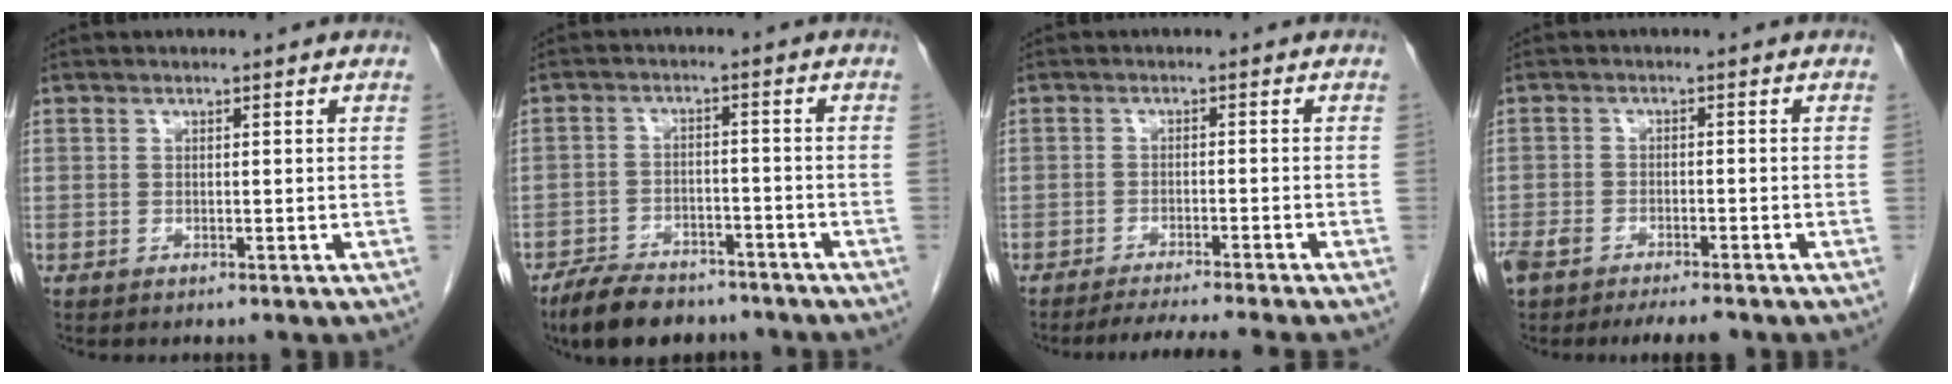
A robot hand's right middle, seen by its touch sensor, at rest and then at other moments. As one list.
[{"total": 10.5, "force": [-8.7, 4.2, 4.3], "torque": [-0.070, -0.007, -0.137]}, {"total": 8.0, "force": [-7.1, -1.3, 3.5], "torque": [-0.032, -0.016, -0.108]}, {"total": 8.0, "force": [-6.4, 2.3, 4.3], "torque": [-0.070, -0.001, -0.099]}]